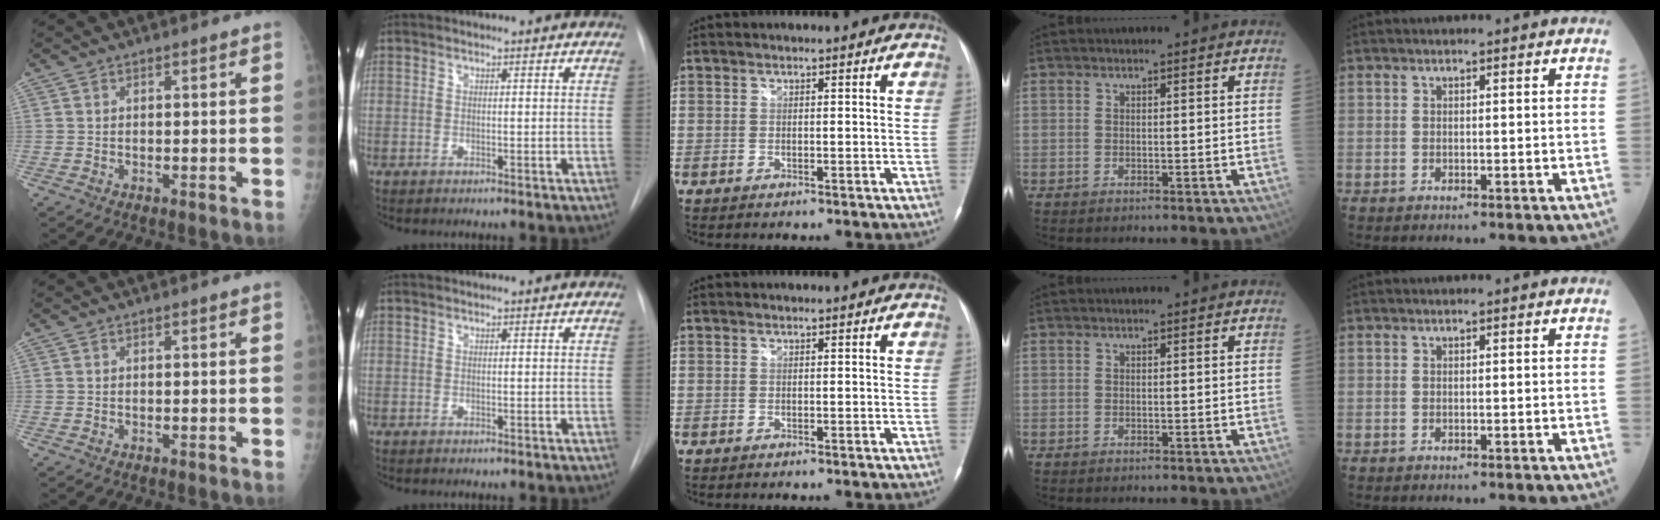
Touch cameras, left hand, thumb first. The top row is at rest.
{}